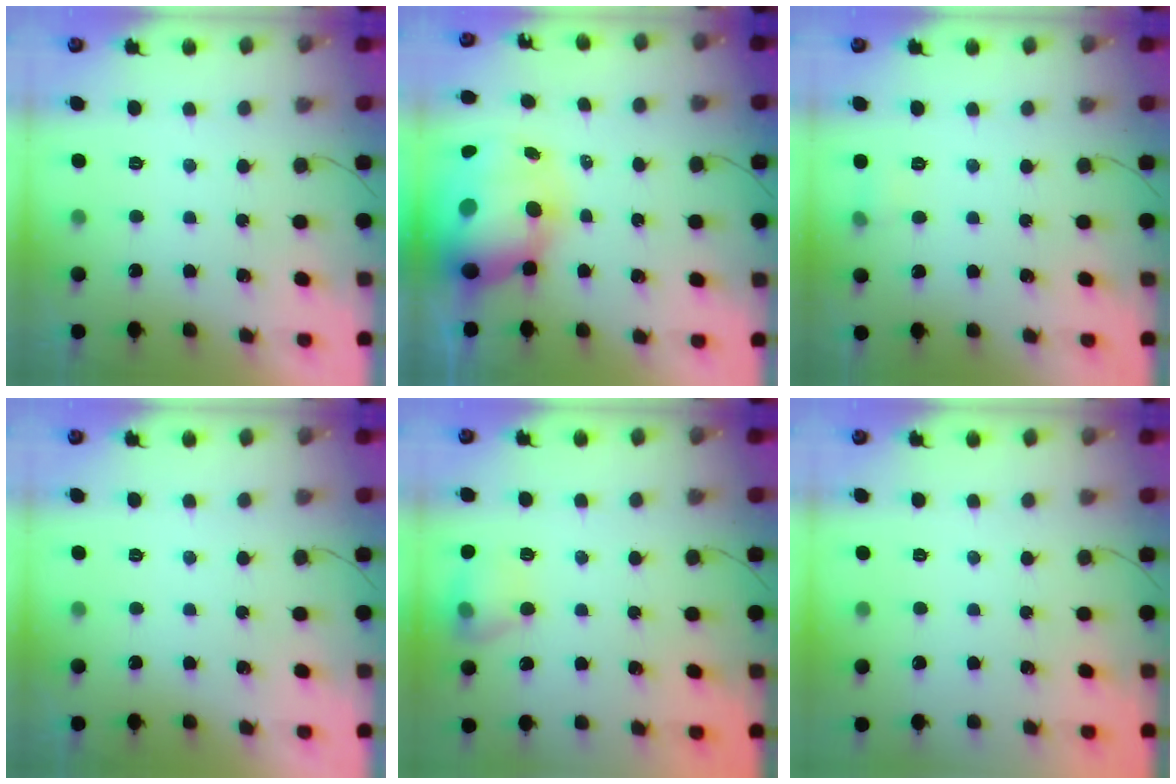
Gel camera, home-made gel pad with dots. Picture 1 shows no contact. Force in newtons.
{"total": 18.2, "press": 17.7, "slide": 4.5}
{"total": 4.1, "press": 3.9, "slide": 1.4}
{"total": 0.0}
{"total": 10.8, "press": 10.8, "slide": 0.5}
{"total": 0.0}